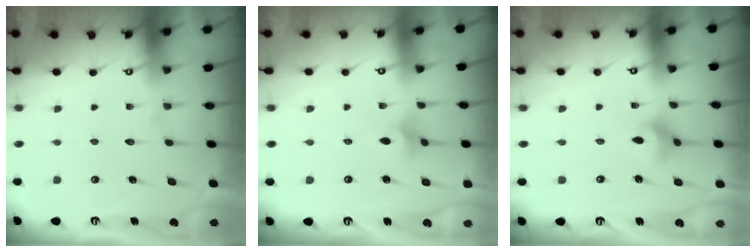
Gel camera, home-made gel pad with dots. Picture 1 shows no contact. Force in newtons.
{"total": 2.9, "press": 2.8, "slide": 0.7}
{"total": 4.1, "press": 4.1, "slide": 0.8}